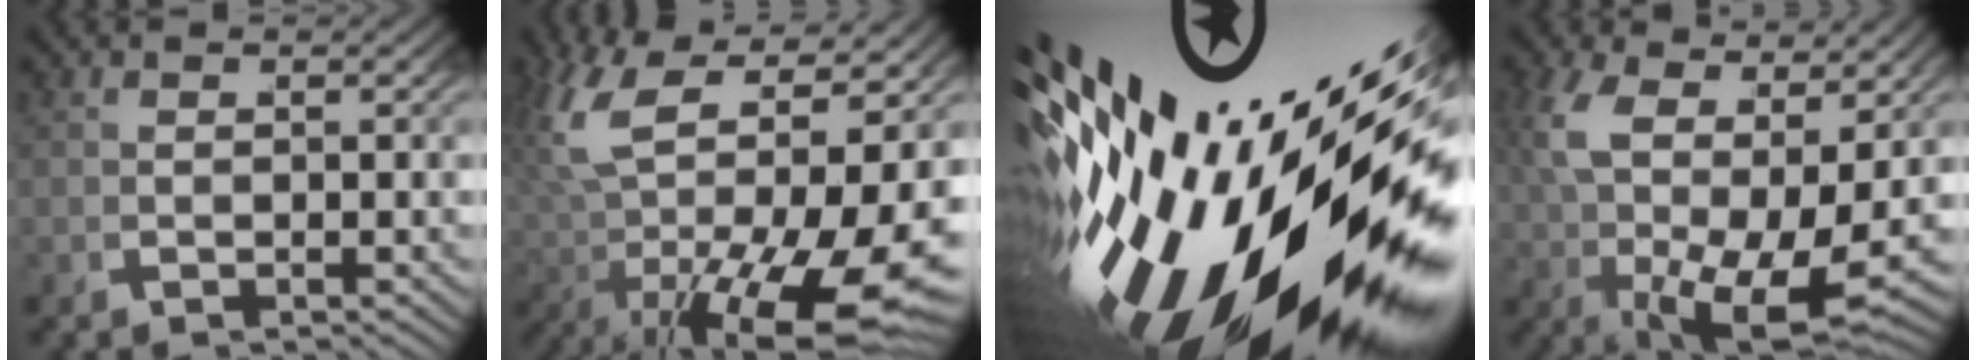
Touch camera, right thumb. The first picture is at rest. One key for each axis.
{"total": 16.3, "fx": 0.0, "fy": 10.2, "fz": 12.6, "tx": -0.255, "ty": -0.040, "tz": 0.021}
{"total": 27.8, "fx": -1.9, "fy": 16.1, "fz": 22.5, "tx": -0.403, "ty": -0.014, "tz": -0.017}
{"total": 10.9, "fx": -0.2, "fy": 6.3, "fz": 8.8, "tx": -0.187, "ty": -0.033, "tz": 0.017}